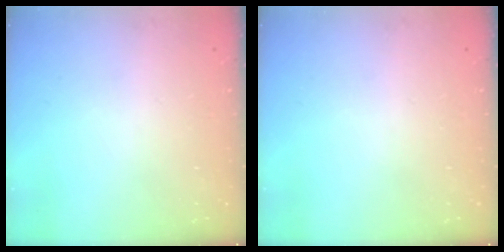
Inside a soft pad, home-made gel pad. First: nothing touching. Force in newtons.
{"total": 0.0}